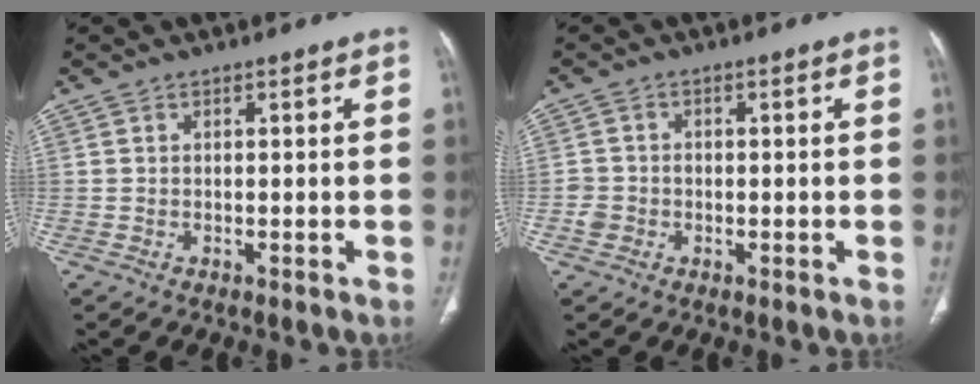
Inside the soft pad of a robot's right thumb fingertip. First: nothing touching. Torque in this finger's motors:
{"motor_torque": [0.64, 0.57, -0.04, 0.37, 0.00]}